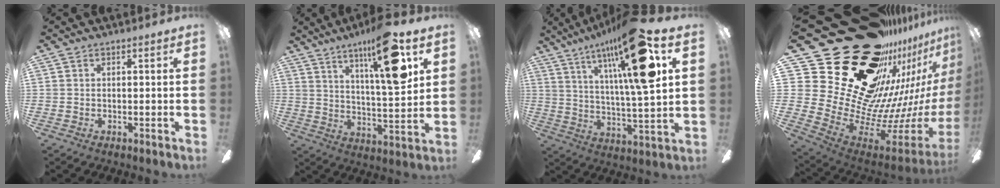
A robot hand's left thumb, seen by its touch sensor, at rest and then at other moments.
{"total": 21.7, "force": [13.1, 4.3, 16.8], "torque": [-0.276, -0.062, 0.197]}
{"total": 22.9, "force": [11.9, 4.5, 19.1], "torque": [-0.311, -0.047, 0.172]}
{"total": 41.1, "force": [23.9, 21.4, 25.6], "torque": [-0.381, -0.234, 0.525]}